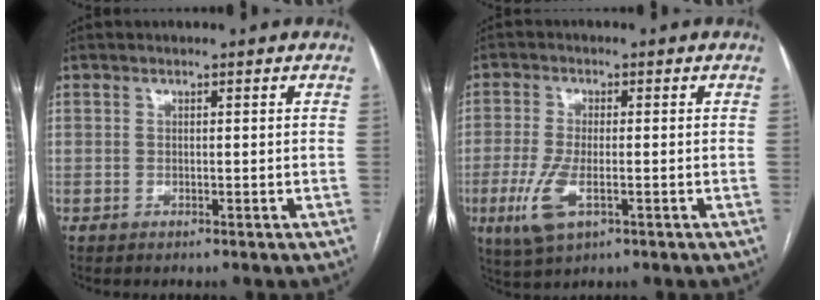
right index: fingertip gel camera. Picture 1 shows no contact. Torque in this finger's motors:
{"motor_torque": [0.52, 0.06, 0.20, 0.07]}